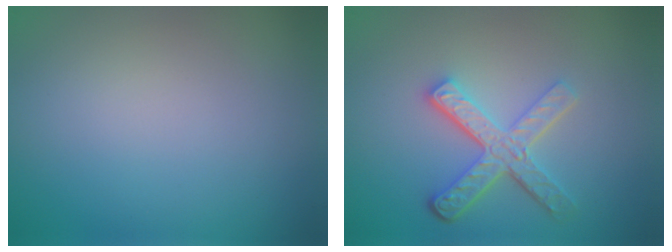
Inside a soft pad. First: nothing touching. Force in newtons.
{"total": 4.8, "press": 3.6, "slide": 3.2}